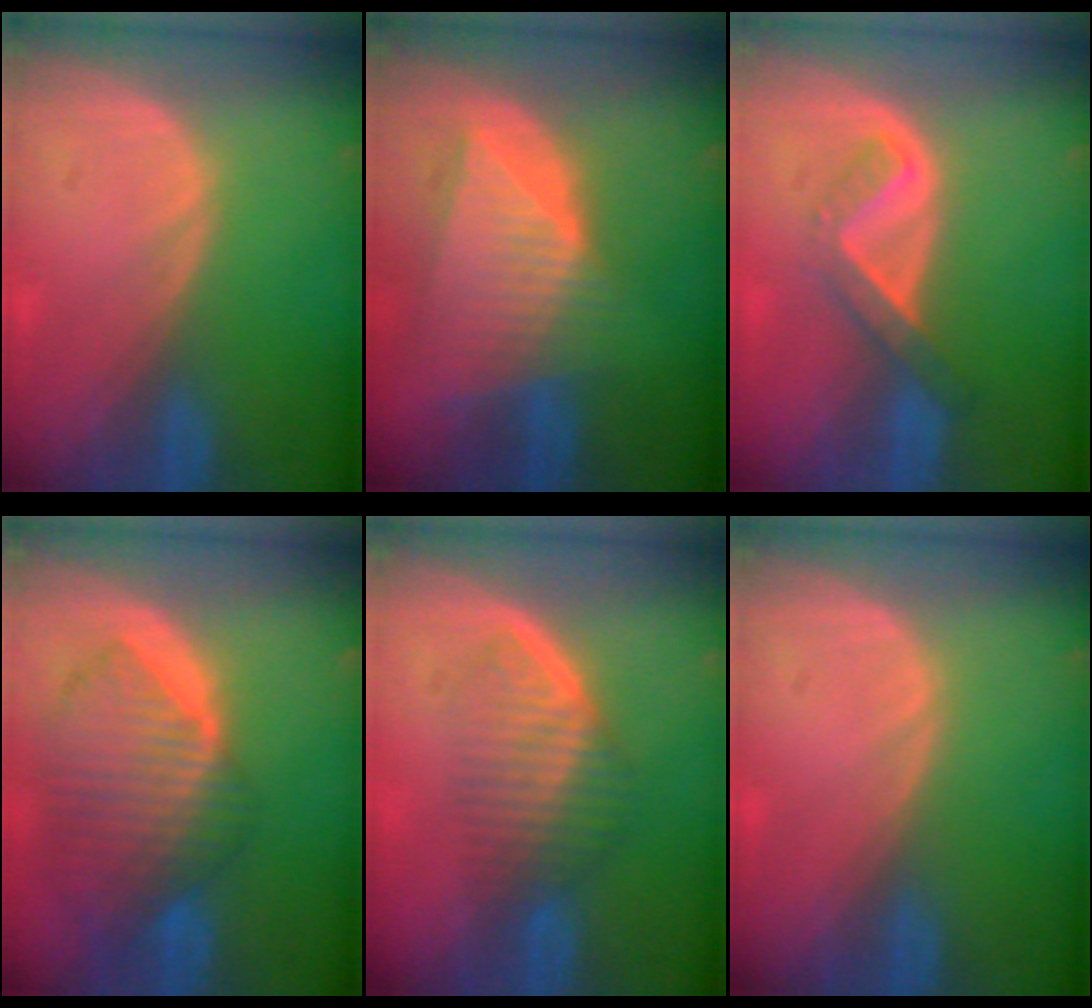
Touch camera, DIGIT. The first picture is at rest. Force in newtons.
{"total": 9.0, "press": 7.9, "slide": 4.3}
{"total": 5.2, "press": 4.5, "slide": 2.6}
{"total": 10.4, "press": 9.0, "slide": 5.1}
{"total": 6.8, "press": 5.9, "slide": 3.4}
{"total": 0.0}